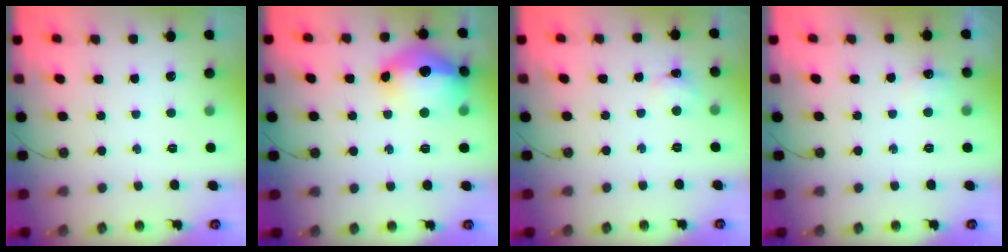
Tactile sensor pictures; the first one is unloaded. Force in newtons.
{"total": 17.5, "press": 17.4, "slide": 1.6}
{"total": 2.7, "press": 2.6, "slide": 0.5}
{"total": 6.0, "press": 6.0, "slide": 0.8}